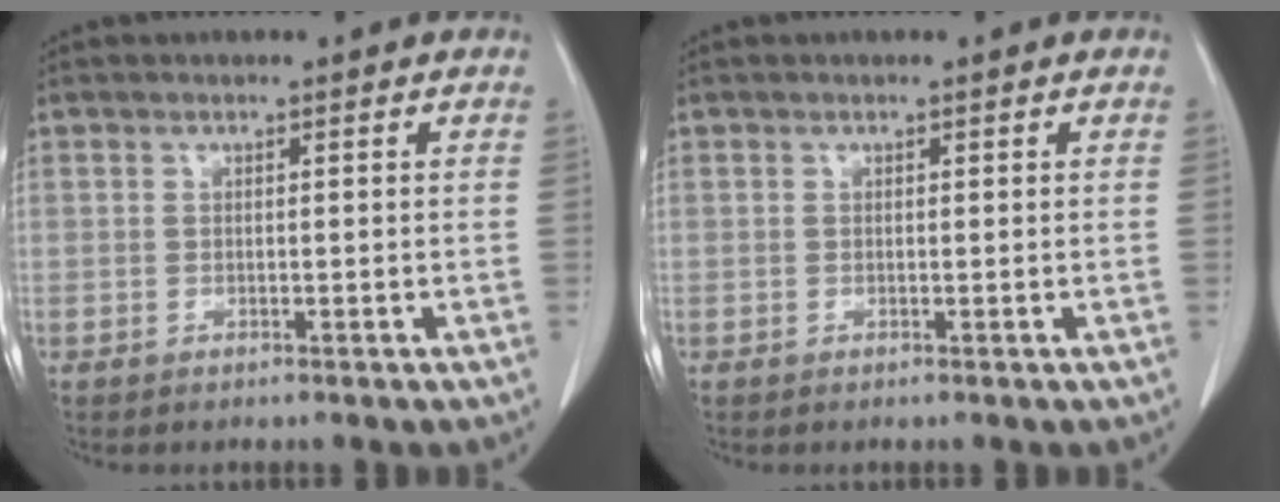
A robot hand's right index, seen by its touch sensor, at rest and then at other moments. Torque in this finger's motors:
{"motor_torque": [0.13, -0.10, 0.02, 0.01]}